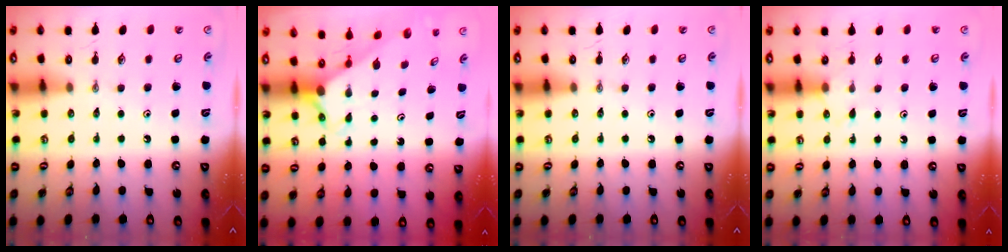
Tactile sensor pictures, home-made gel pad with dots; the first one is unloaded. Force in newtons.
{"total": 2.1, "press": 2.1, "slide": 0.2}
{"total": 0.0}
{"total": 5.5, "press": 5.5, "slide": 0.7}